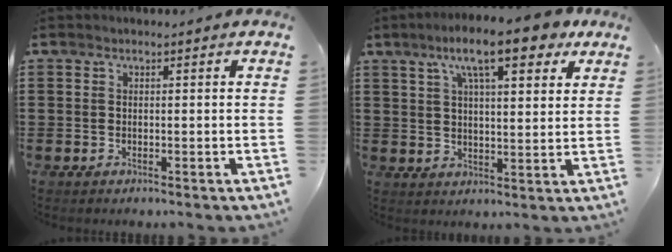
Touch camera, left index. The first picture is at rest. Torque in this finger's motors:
{"motor_torque": [1.88, 0.26, 1.05, 0.21]}